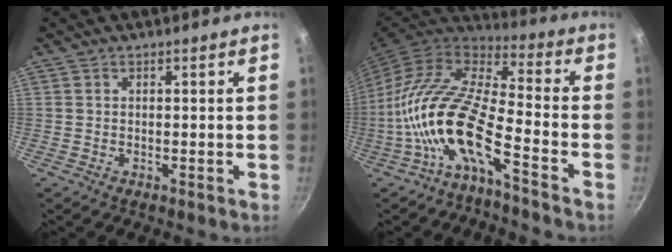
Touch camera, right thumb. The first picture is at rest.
{"total": 16.1, "force": [-6.7, 5.0, 13.8], "torque": [-0.267, 0.062, -0.150]}